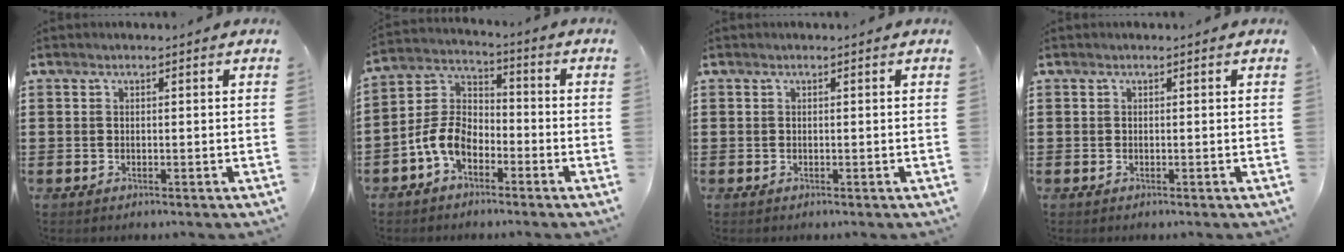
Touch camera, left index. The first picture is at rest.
{"total": 7.1, "force": [-4.0, 4.2, 4.2], "torque": [-0.119, 0.001, -0.087]}
{"total": 0.0}
{"total": 0.0}